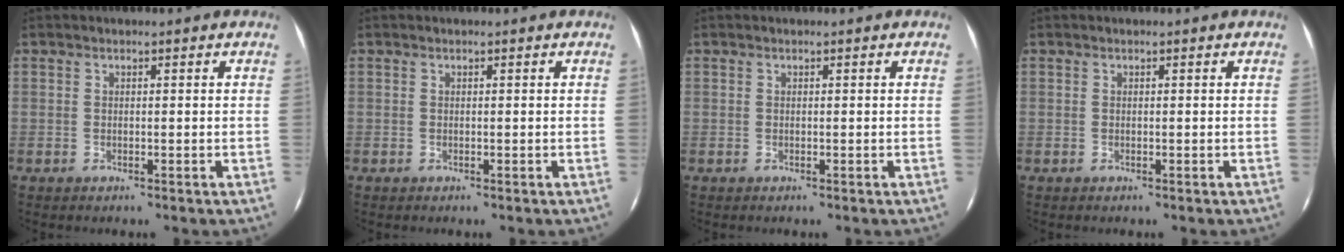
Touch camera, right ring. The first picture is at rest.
{"total": 0.0}
{"total": 0.0}
{"total": 0.0}